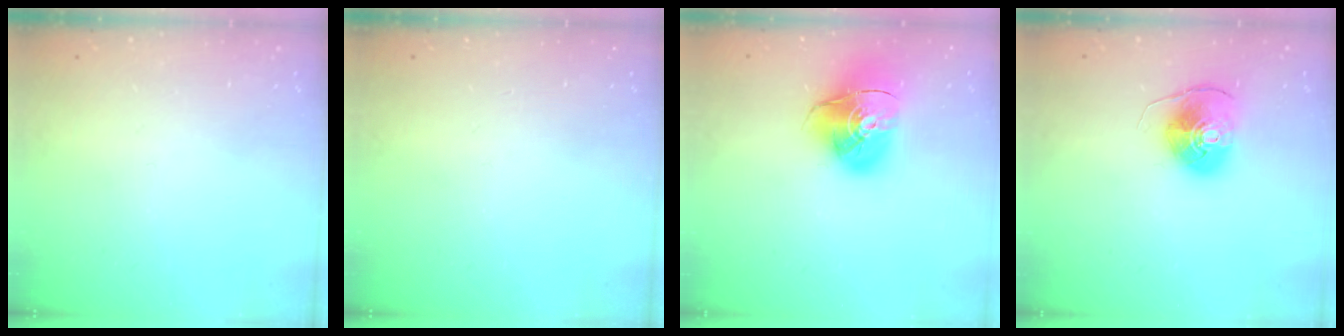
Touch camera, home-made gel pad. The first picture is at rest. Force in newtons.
{"total": 0.0}
{"total": 16.1, "press": 16.0, "slide": 2.1}
{"total": 8.3, "press": 8.3, "slide": 0.5}